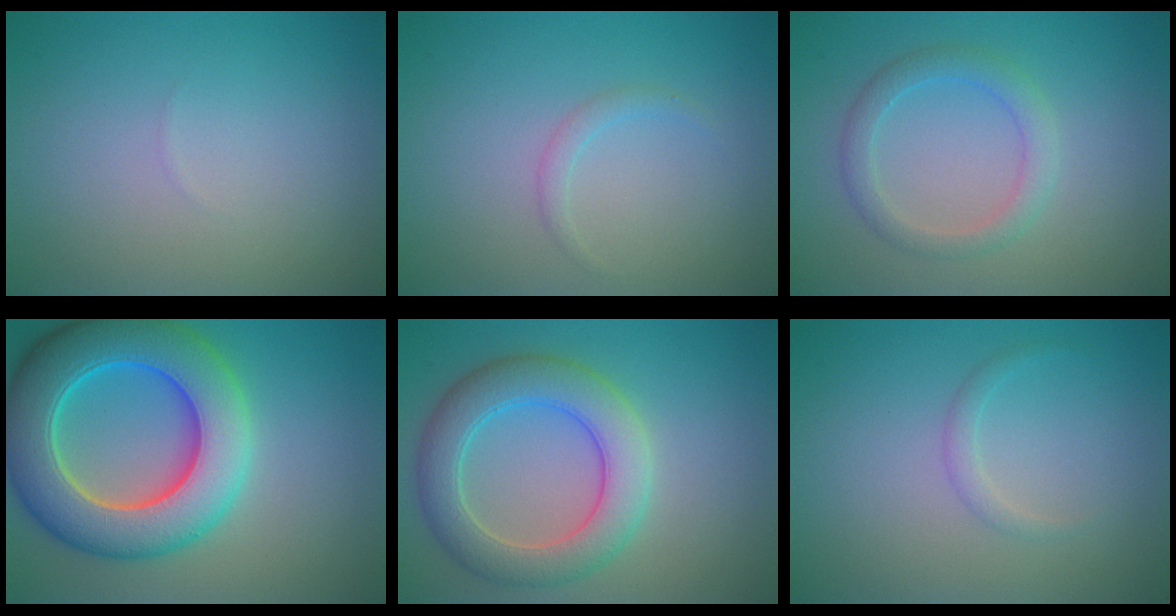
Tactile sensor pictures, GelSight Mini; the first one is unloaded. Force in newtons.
{"total": 1.0, "press": 1.0, "slide": 0.0}
{"total": 2.5, "press": 2.5, "slide": 0.1}
{"total": 11.0, "press": 11.0, "slide": 0.5}
{"total": 6.1, "press": 6.0, "slide": 0.3}
{"total": 1.0, "press": 1.0, "slide": 0.1}